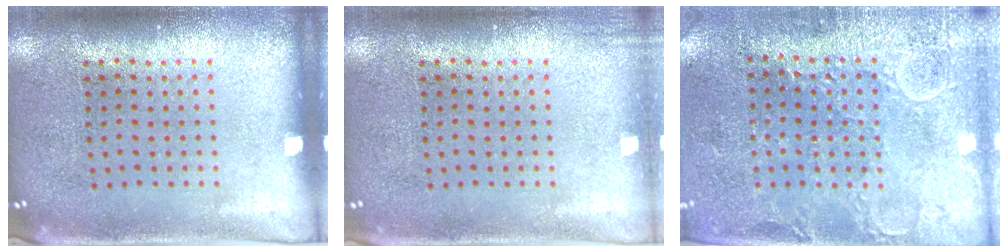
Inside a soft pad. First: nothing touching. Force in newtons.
{"total": 0.8, "press": 0.7, "slide": 0.1}
{"total": 2.8, "press": 2.7, "slide": 0.8}